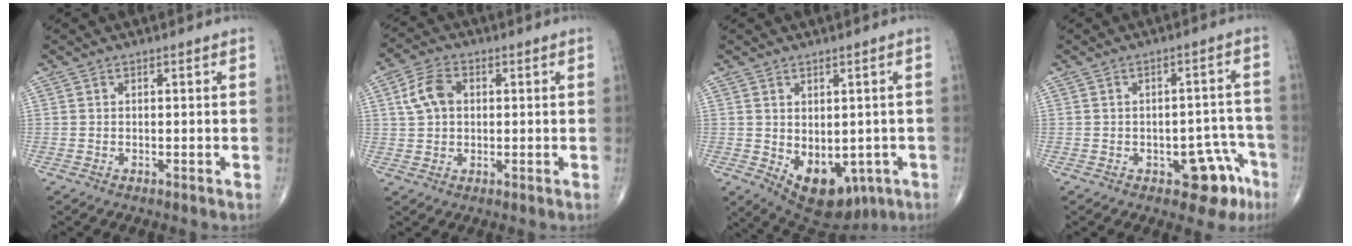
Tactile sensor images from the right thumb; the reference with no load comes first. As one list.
[{"total": 6.4, "force": [1.3, 4.5, 4.4], "torque": [-0.083, 0.012, 0.021]}, {"total": 12.1, "force": [-3.4, 7.7, 8.6], "torque": [-0.093, -0.002, -0.025]}, {"total": 8.2, "force": [-4.1, 4.4, 5.5], "torque": [-0.029, 0.034, -0.046]}]